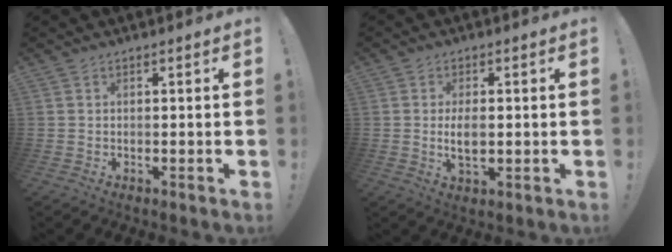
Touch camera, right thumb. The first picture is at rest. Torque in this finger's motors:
{"motor_torque": [0.69, 1.16, 0.64, -0.54, 0.00]}